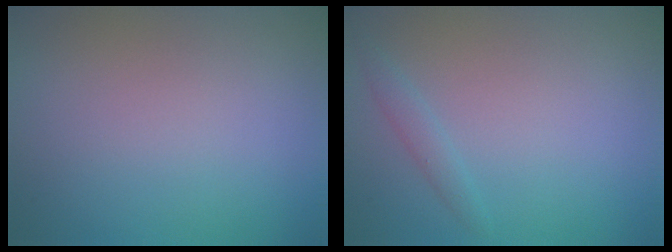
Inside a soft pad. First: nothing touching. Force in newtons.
{"total": 1.0, "press": 1.0, "slide": 0.1}